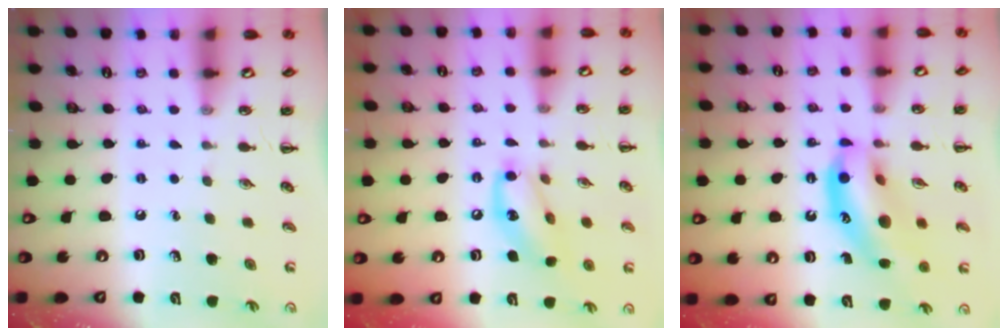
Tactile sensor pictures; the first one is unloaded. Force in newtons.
{"total": 12.7, "press": 12.5, "slide": 2.2}
{"total": 16.8, "press": 16.3, "slide": 4.1}